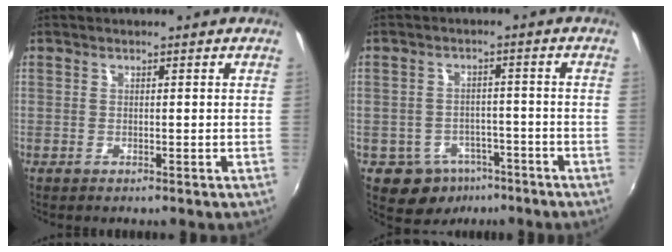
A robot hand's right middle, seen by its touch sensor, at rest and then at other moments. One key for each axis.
{"total": 7.5, "fx": -4.6, "fy": 5.6, "fz": 1.8, "tx": -0.045, "ty": 0.014, "tz": -0.054}